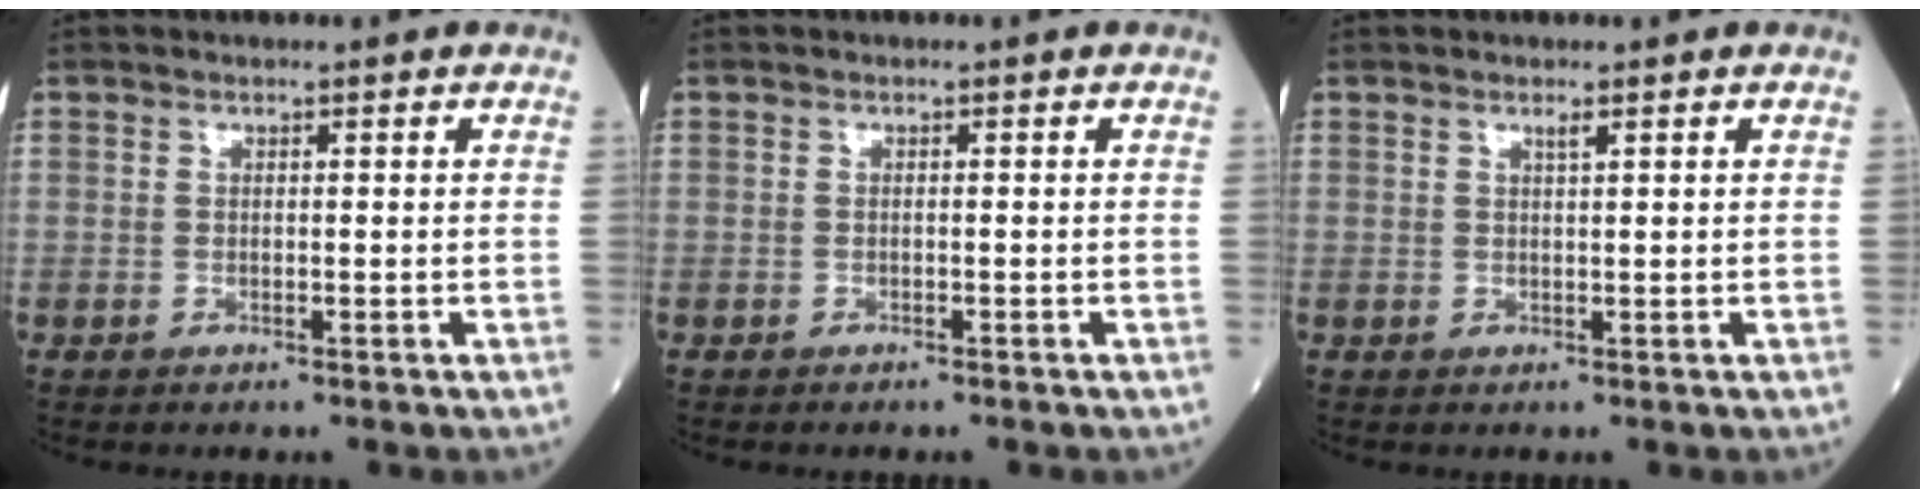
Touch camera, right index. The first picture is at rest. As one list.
[{"total": 0.6, "force": [-0.5, 0.0, 0.2], "torque": [-0.007, -0.001, -0.009]}, {"total": 0.9, "force": [0.6, 0.0, 0.7], "torque": [-0.013, -0.002, 0.011]}]